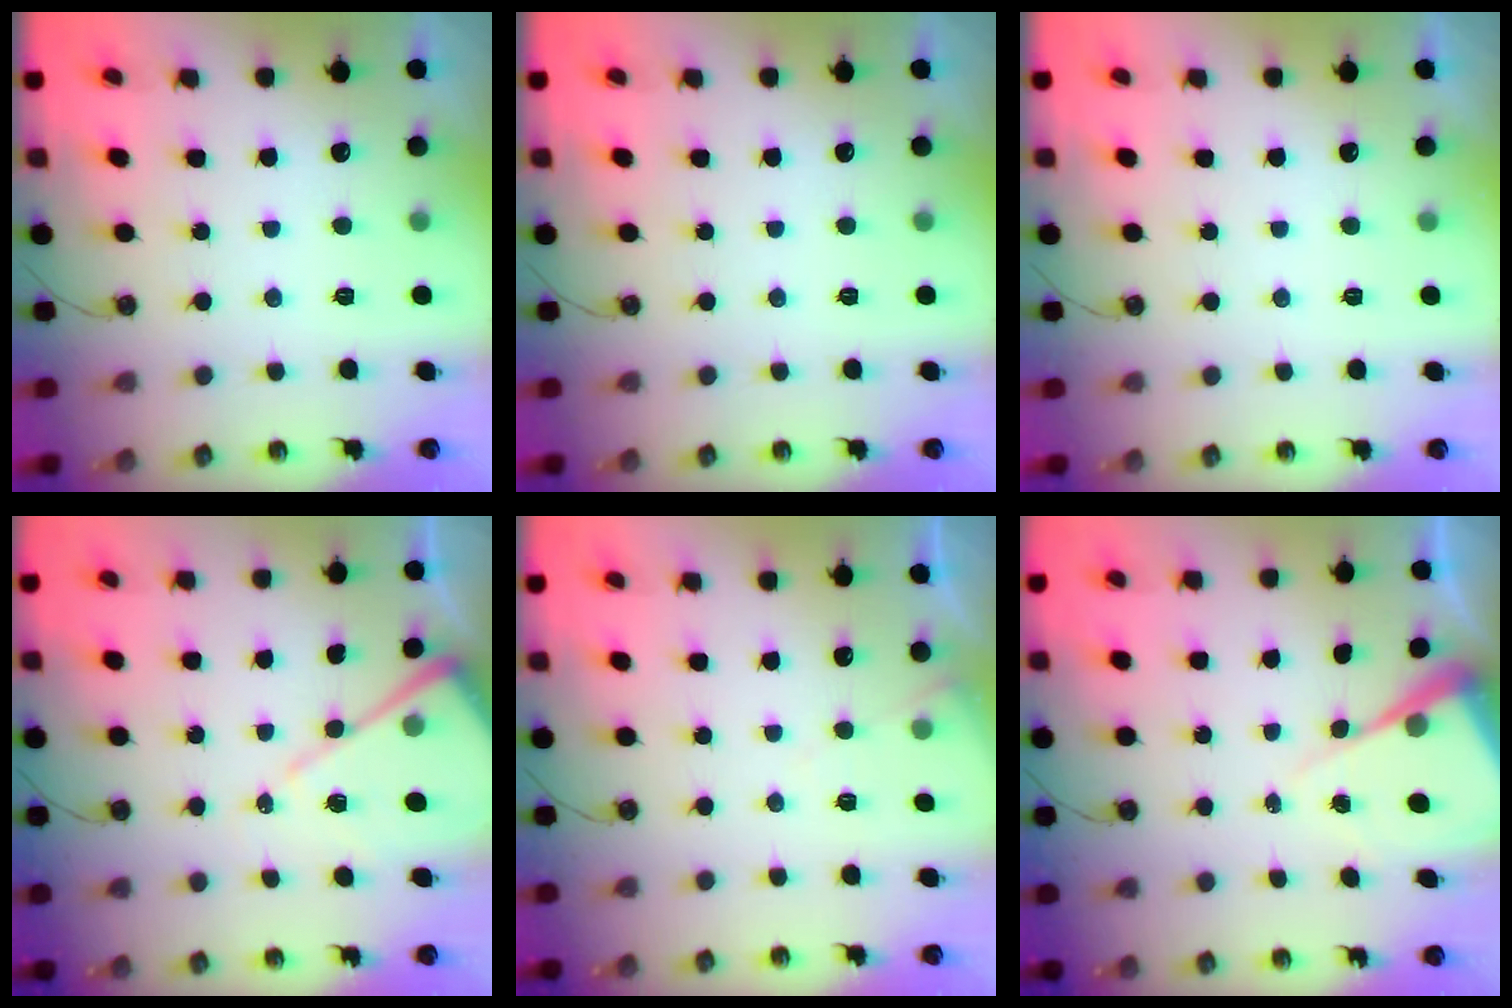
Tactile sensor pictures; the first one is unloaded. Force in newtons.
{"total": 0.0}
{"total": 2.2, "press": 2.2, "slide": 0.4}
{"total": 11.2, "press": 11.2, "slide": 0.8}
{"total": 5.5, "press": 5.5, "slide": 0.7}
{"total": 7.8, "press": 7.8, "slide": 0.5}